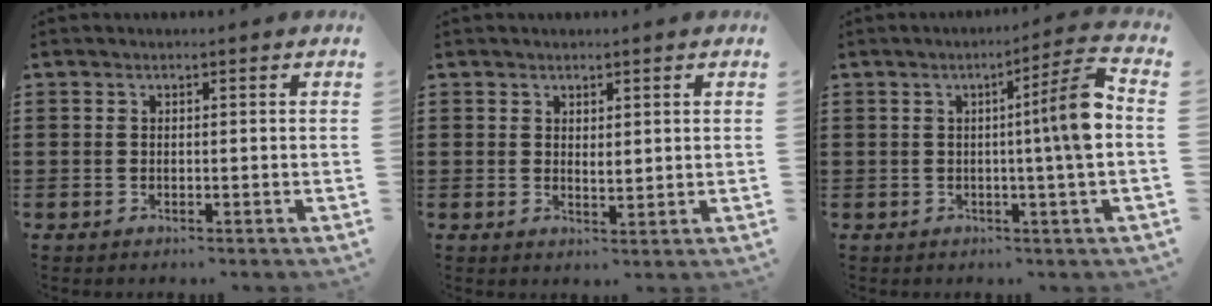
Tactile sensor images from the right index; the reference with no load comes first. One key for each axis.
{"total": 1.3, "fx": 1.0, "fy": 0.5, "fz": 0.7, "tx": -0.014, "ty": 0.004, "tz": 0.018}
{"total": 8.3, "fx": 0.2, "fy": -0.5, "fz": 8.2, "tx": -0.123, "ty": -0.015, "tz": -0.009}